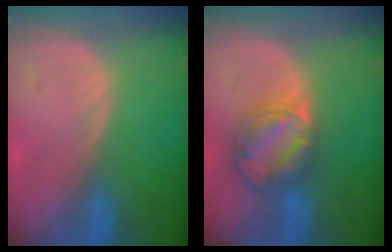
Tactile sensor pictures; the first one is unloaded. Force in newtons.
{"total": 8.4, "press": 7.0, "slide": 4.6}